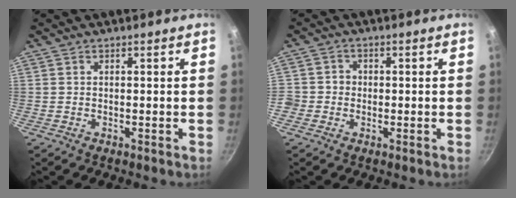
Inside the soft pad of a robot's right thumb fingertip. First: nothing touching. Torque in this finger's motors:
{"motor_torque": [-0.04, 0.35, -0.10, 0.61, 0.05]}